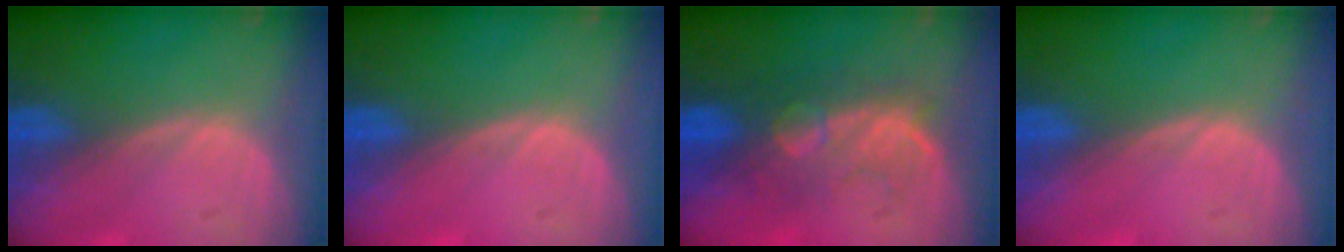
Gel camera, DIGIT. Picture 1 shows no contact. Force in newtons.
{"total": 0.0}
{"total": 8.2, "press": 7.8, "slide": 2.5}
{"total": 0.0}